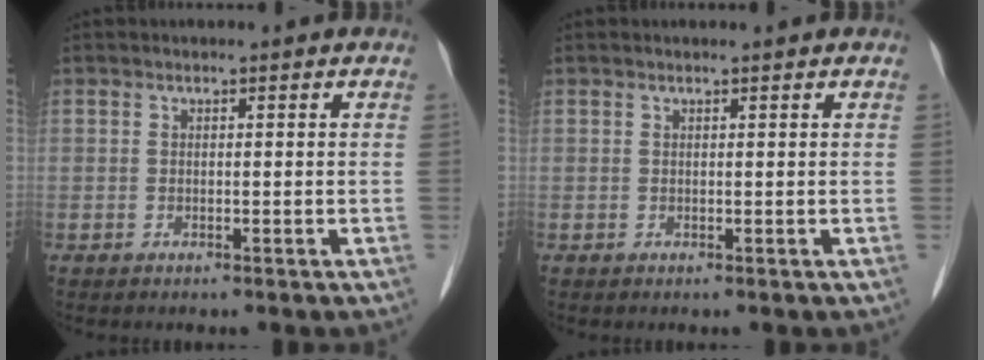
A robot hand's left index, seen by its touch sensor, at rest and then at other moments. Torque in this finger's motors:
{"motor_torque": [-0.01, 0.03, 0.00, 0.01]}